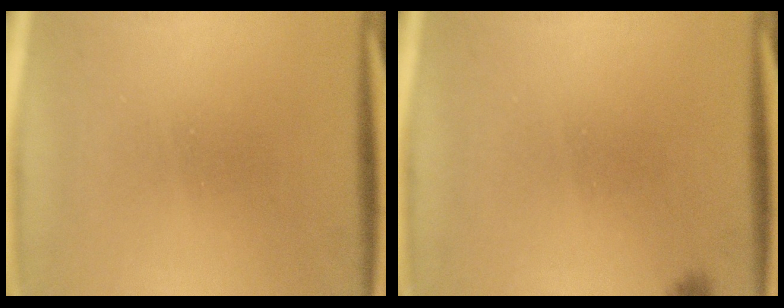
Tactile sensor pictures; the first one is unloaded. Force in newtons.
{"total": 1.0}